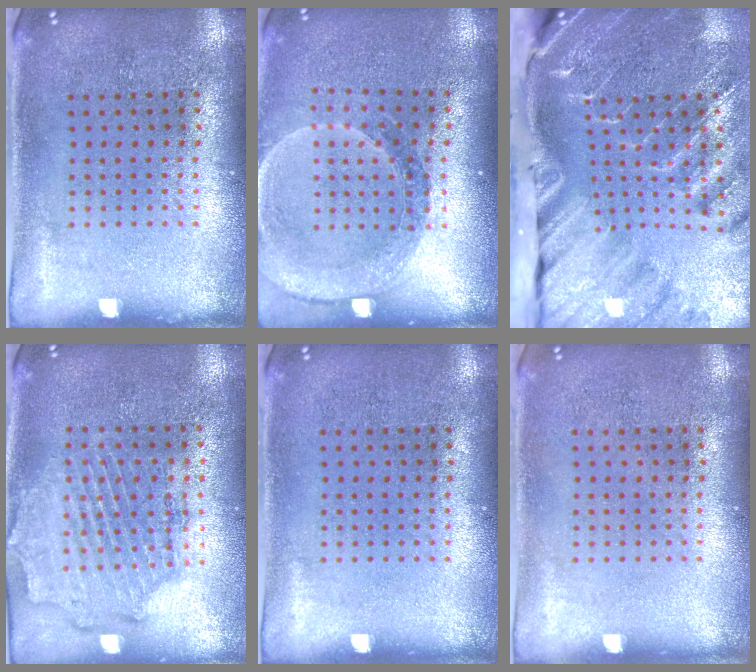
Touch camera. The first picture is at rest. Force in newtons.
{"total": 1.4, "press": 1.4, "slide": 0.1}
{"total": 3.7, "press": 3.1, "slide": 1.9}
{"total": 1.8, "press": 1.6, "slide": 0.9}
{"total": 0.0}
{"total": 0.0}